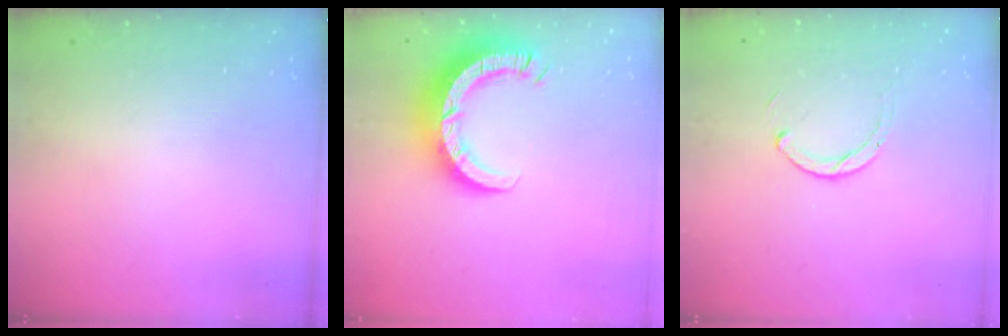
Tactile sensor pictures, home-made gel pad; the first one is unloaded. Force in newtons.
{"total": 10.6, "press": 10.5, "slide": 1.0}
{"total": 2.5, "press": 2.5, "slide": 0.3}